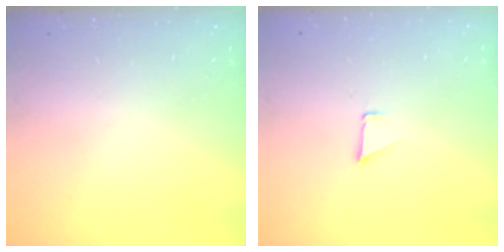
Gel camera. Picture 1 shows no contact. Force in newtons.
{"total": 0.7, "press": 0.7, "slide": 0.1}